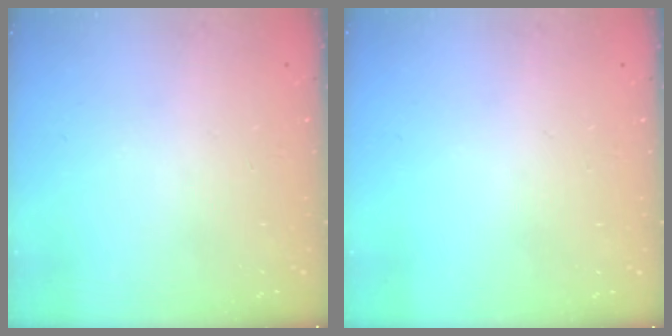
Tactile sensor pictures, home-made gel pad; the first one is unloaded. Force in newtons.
{"total": 0.0}